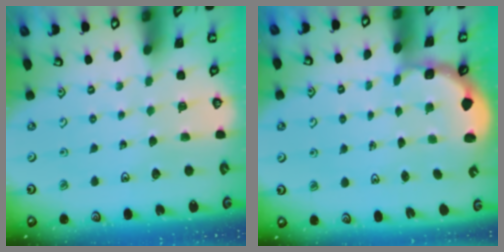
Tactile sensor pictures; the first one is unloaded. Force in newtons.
{"total": 2.7, "press": 2.1, "slide": 1.7}